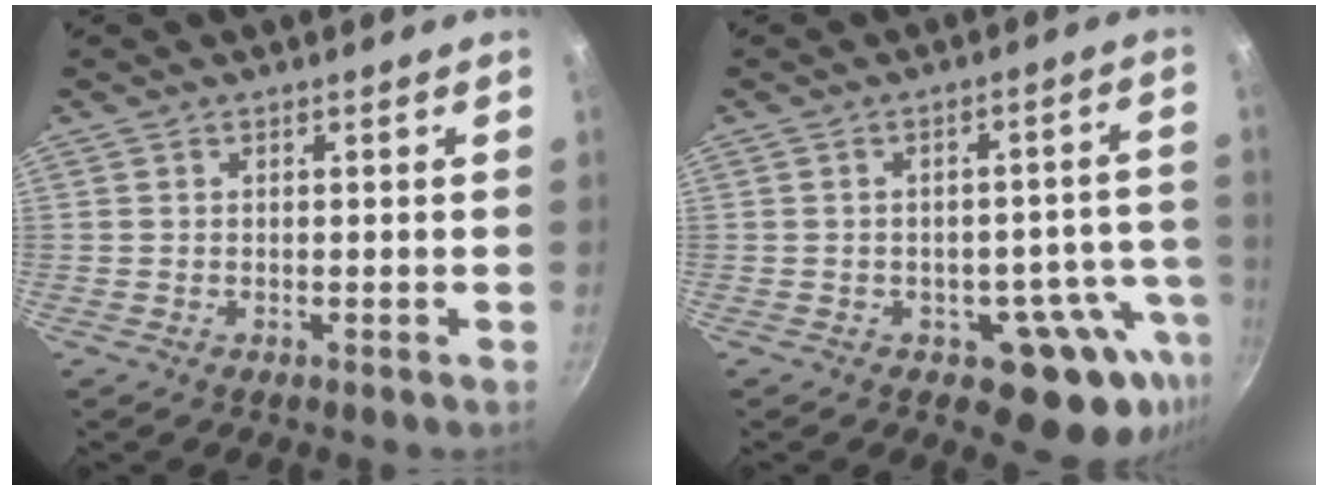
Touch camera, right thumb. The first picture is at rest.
{"total": 11.6, "force": [-5.3, 7.2, 7.4], "torque": [-0.024, 0.040, -0.056]}